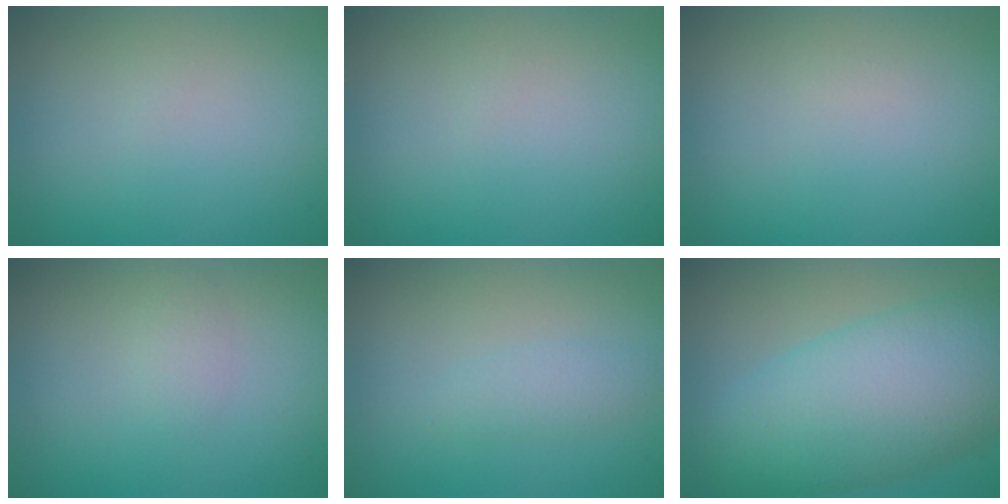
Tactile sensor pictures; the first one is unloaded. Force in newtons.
{"total": 0.0}
{"total": 0.0}
{"total": 1.1, "press": 1.1, "slide": 0.0}
{"total": 1.7, "press": 1.7, "slide": 0.1}
{"total": 10.7, "press": 10.7, "slide": 0.3}